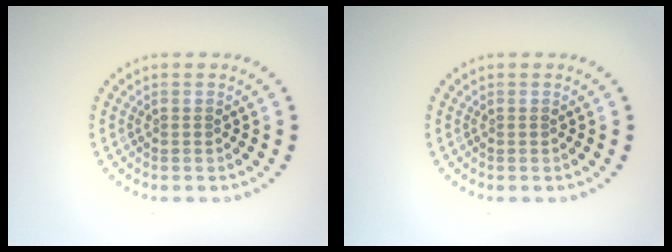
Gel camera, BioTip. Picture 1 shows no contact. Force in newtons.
{"total": 0.0}